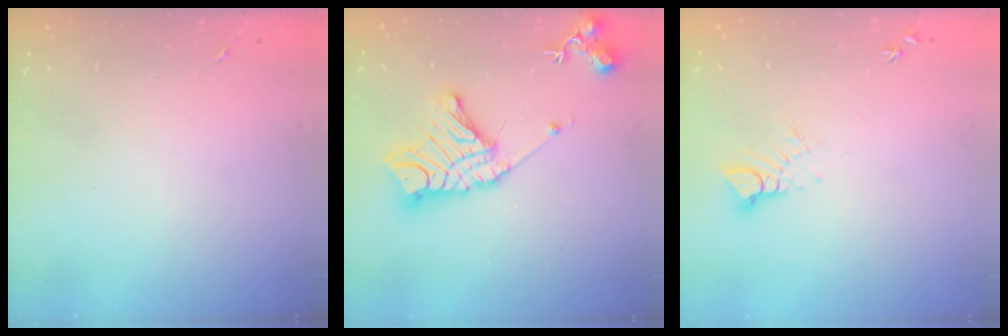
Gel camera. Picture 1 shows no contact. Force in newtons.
{"total": 17.0, "press": 16.9, "slide": 1.3}
{"total": 4.1, "press": 4.1, "slide": 0.2}